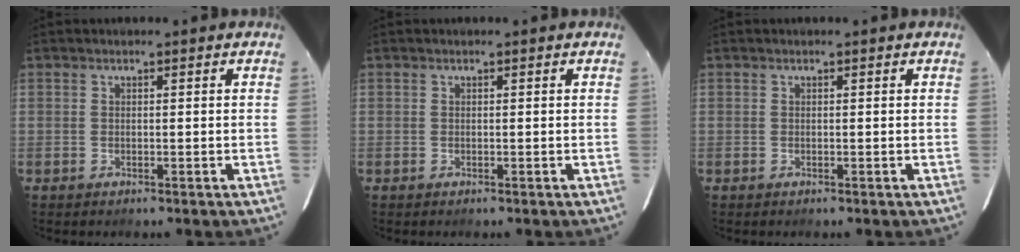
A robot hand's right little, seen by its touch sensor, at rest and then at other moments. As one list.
[{"total": 0.0}, {"total": 0.0}]